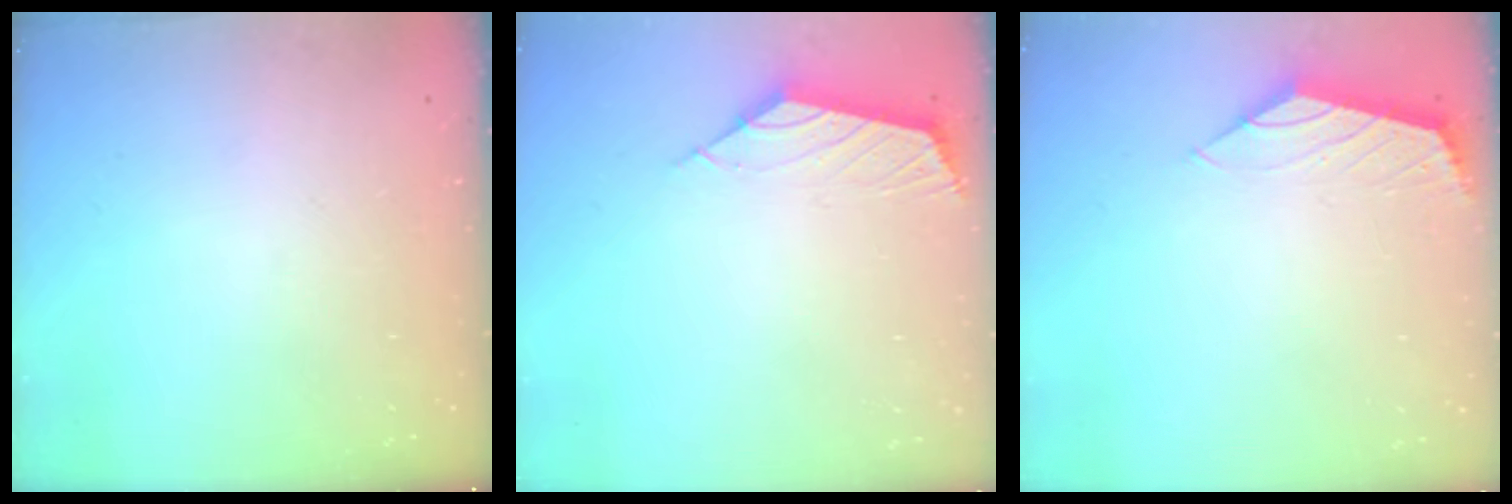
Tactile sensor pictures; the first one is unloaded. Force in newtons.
{"total": 2.5, "press": 2.4, "slide": 0.7}
{"total": 2.1, "press": 2.0, "slide": 0.6}